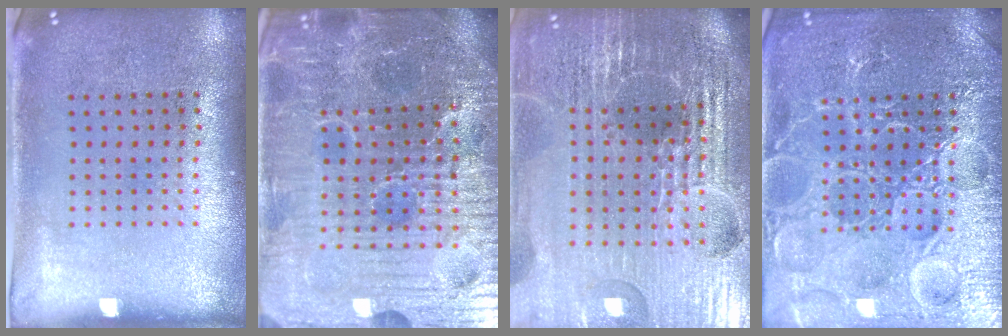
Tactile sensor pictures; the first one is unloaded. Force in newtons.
{"total": 6.8, "press": 6.2, "slide": 2.8}
{"total": 6.8, "press": 5.9, "slide": 3.3}
{"total": 7.4, "press": 7.3, "slide": 0.9}